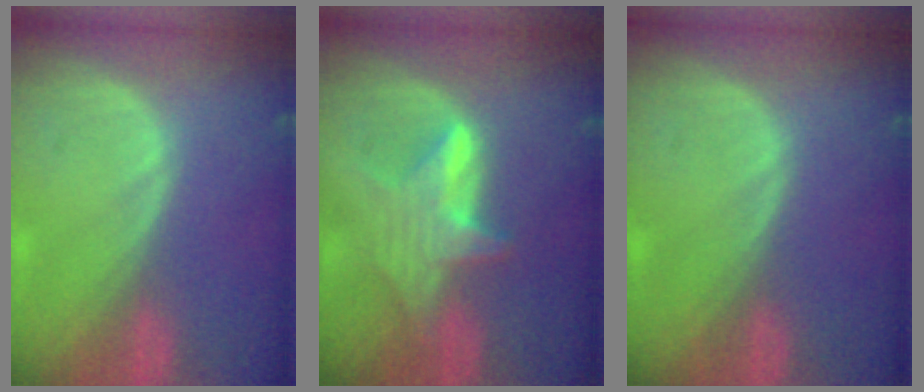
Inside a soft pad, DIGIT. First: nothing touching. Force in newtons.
{"total": 6.1, "press": 6.0, "slide": 0.5}
{"total": 0.0}